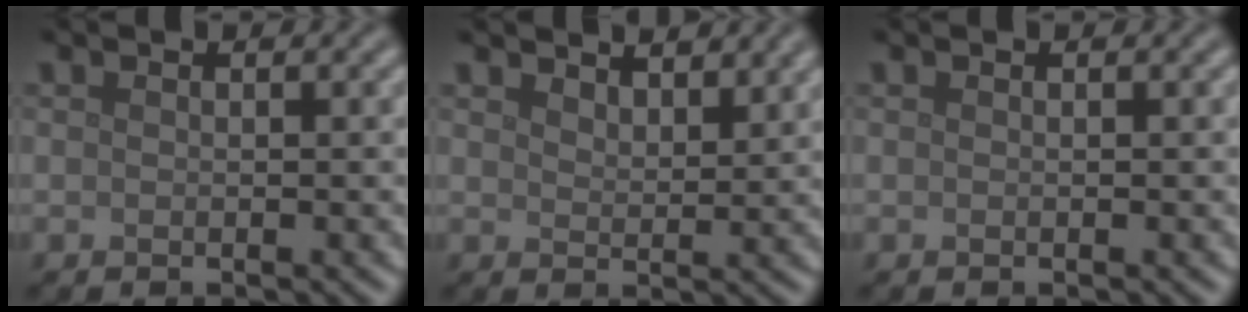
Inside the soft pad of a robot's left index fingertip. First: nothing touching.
{"total": 3.6, "force": [3.3, 0.8, 1.2], "torque": [-0.025, 0.002, 0.048]}
{"total": 0.0}